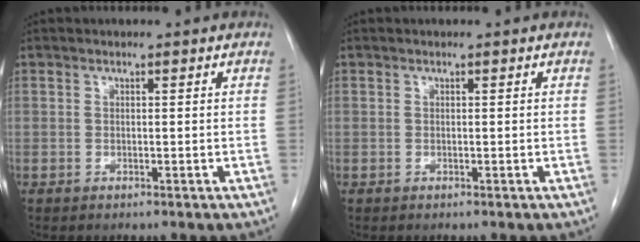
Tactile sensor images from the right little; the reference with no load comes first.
{"total": 0.0}